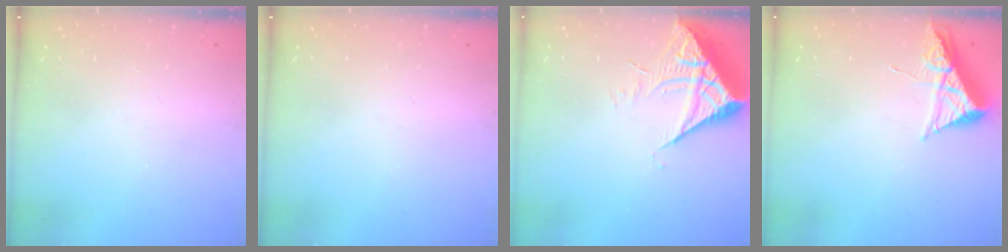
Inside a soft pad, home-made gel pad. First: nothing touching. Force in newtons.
{"total": 0.0}
{"total": 7.2, "press": 7.2, "slide": 0.8}
{"total": 7.9, "press": 7.9, "slide": 0.8}